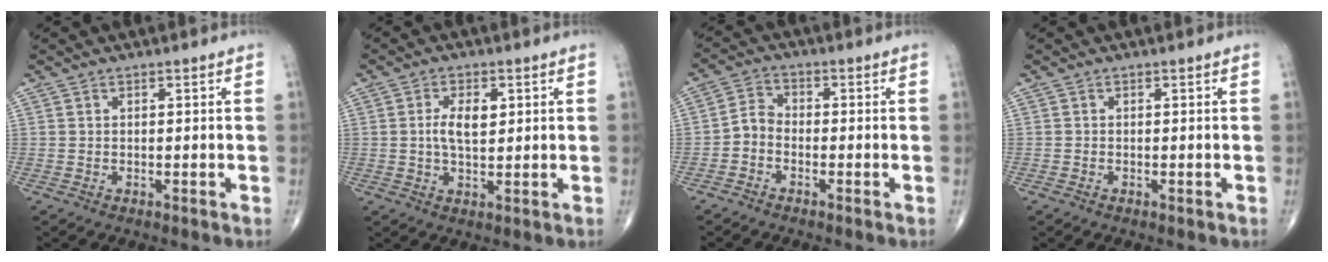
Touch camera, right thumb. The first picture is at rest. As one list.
[{"total": 5.3, "force": [1.0, 2.7, 4.4], "torque": [-0.078, -0.002, 0.015]}, {"total": 3.5, "force": [-1.7, 2.5, 1.9], "torque": [-0.027, 0.019, -0.045]}, {"total": 10.0, "force": [-6.9, 5.3, 5.0], "torque": [-0.102, 0.014, -0.131]}]